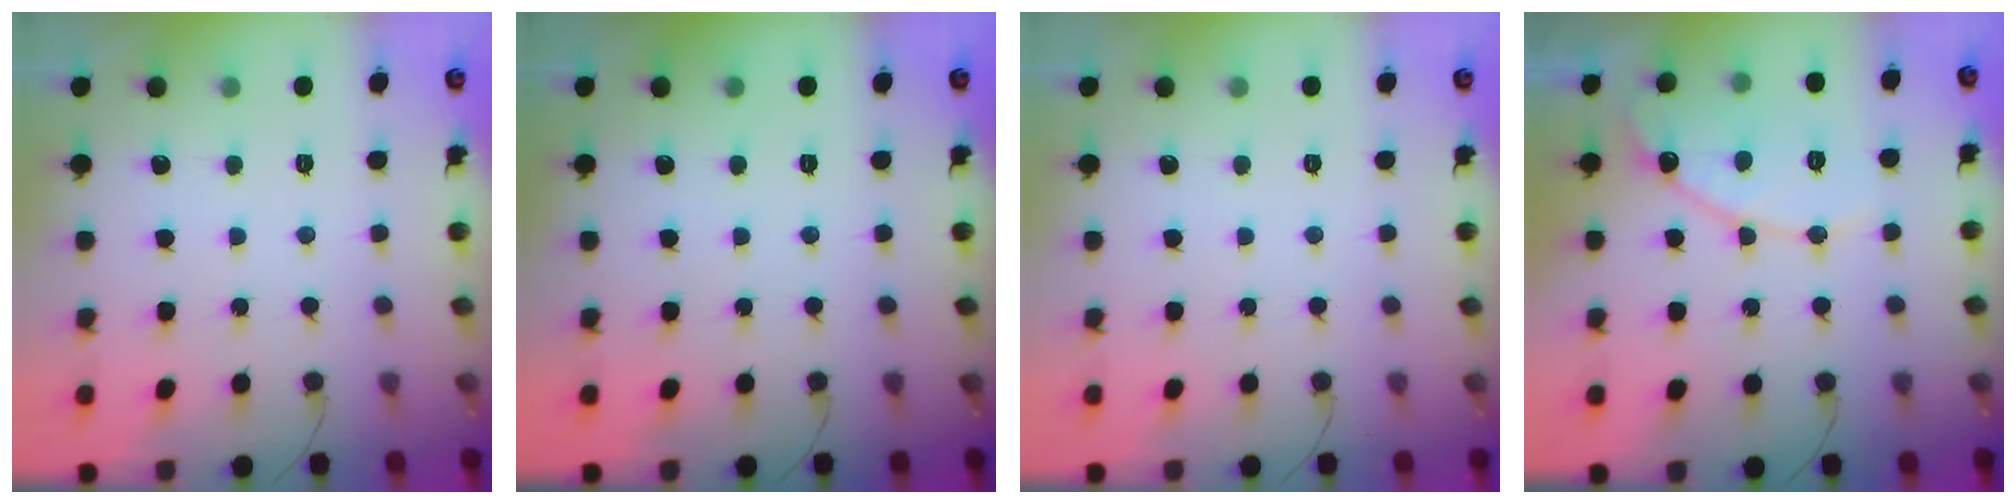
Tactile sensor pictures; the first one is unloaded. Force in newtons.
{"total": 0.0}
{"total": 0.0}
{"total": 12.5, "press": 12.5, "slide": 1.1}